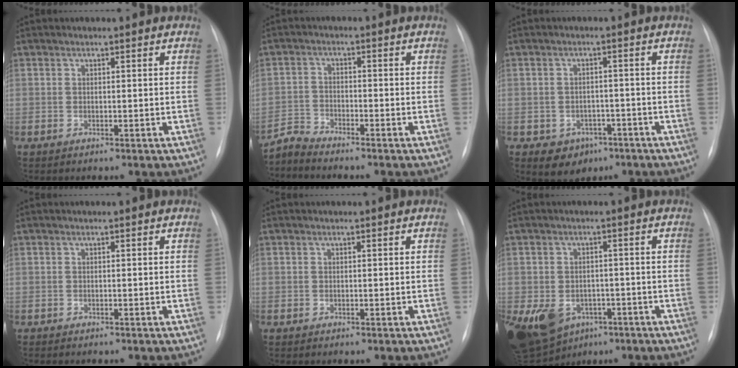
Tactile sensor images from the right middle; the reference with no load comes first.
{"total": 3.4, "force": [-3.2, -0.7, -0.7], "torque": [0.011, -0.022, -0.064]}
{"total": 4.9, "force": [-2.6, 3.9, 1.4], "torque": [-0.019, 0.009, -0.025]}
{"total": 0.7, "force": [-0.6, 0.1, 0.2], "torque": [-0.009, -0.003, -0.010]}
{"total": 0.0}
{"total": 16.7, "force": [-7.3, 12.4, 8.4], "torque": [-0.218, -0.004, -0.099]}